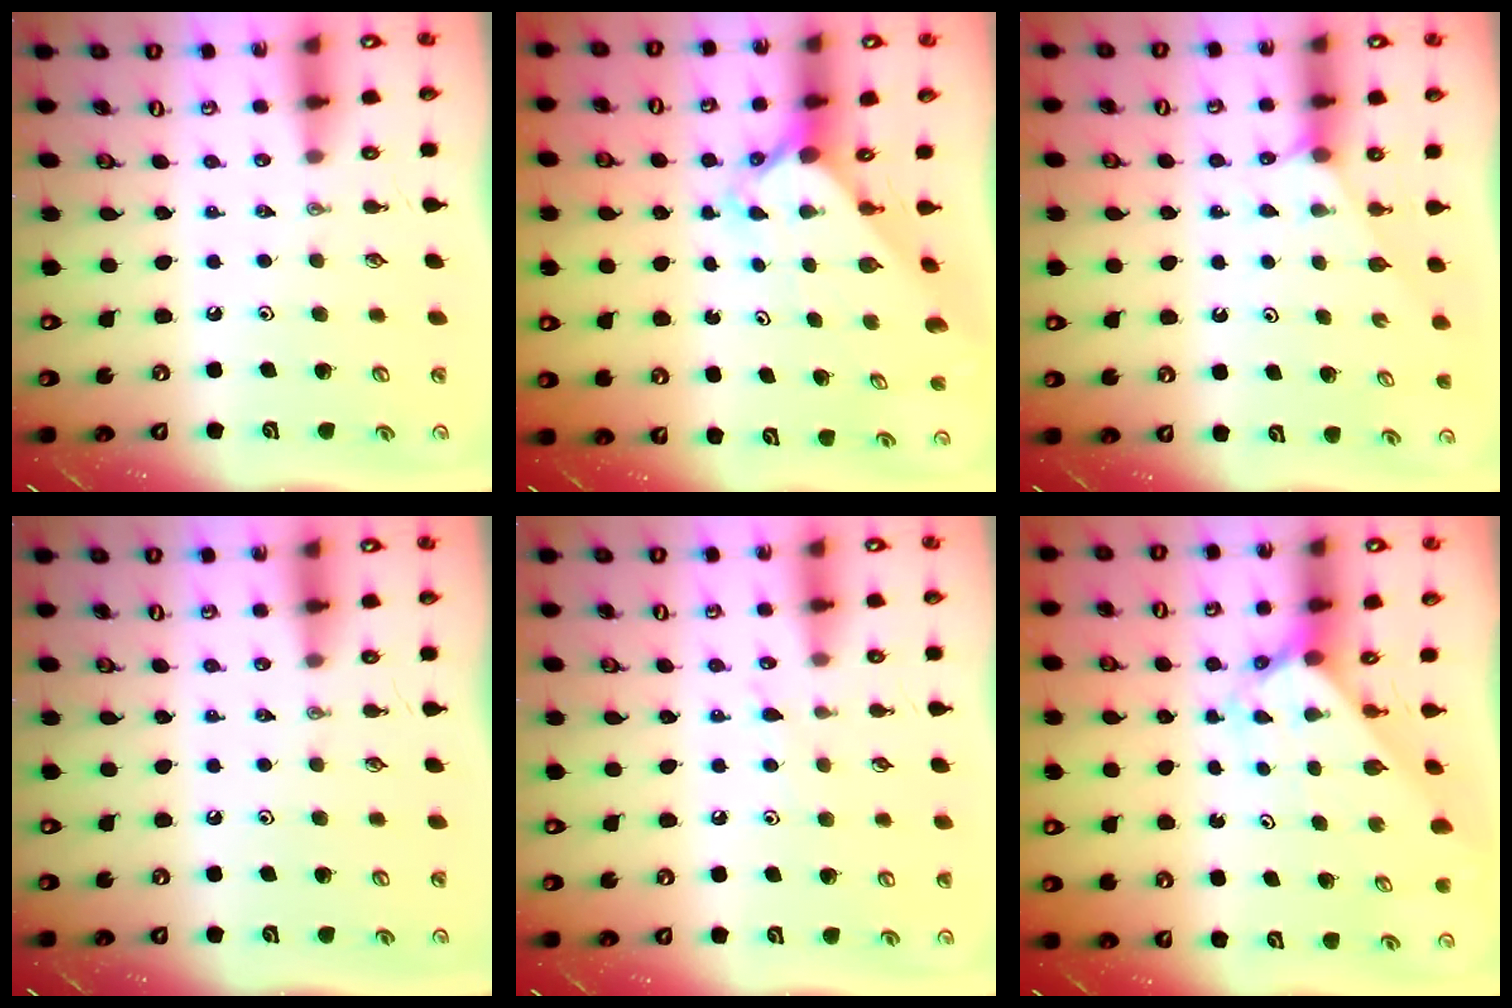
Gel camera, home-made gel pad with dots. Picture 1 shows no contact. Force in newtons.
{"total": 2.3, "press": 2.3, "slide": 0.1}
{"total": 2.3, "press": 2.3, "slide": 0.4}
{"total": 0.0}
{"total": 6.5, "press": 6.5, "slide": 0.6}
{"total": 2.3, "press": 2.3, "slide": 0.2}